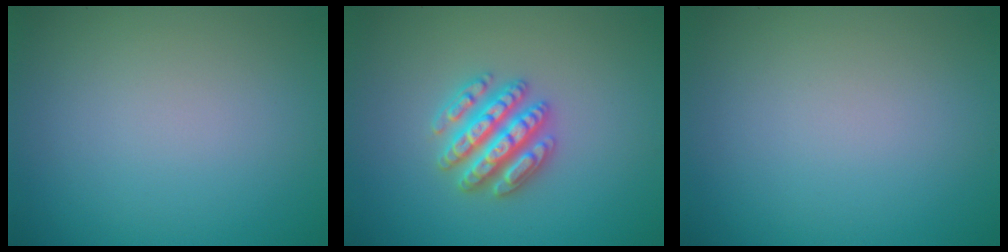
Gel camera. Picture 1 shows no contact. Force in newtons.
{"total": 4.7, "press": 4.6, "slide": 0.9}
{"total": 0.0}